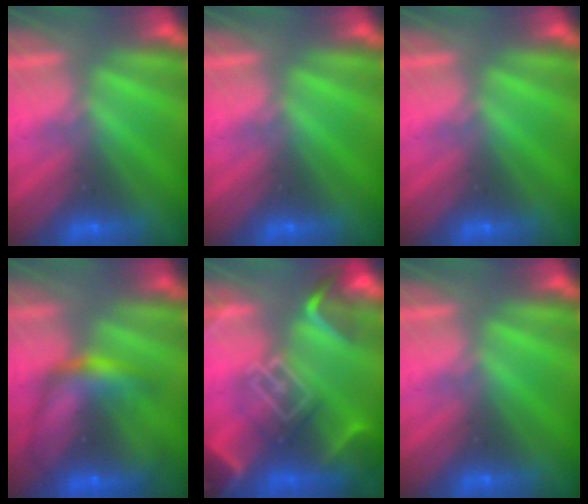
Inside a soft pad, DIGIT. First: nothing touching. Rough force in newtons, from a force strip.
{"total": 0.0}
{"total": 0.0}
{"total": 7.7}
{"total": 7.2}
{"total": 0.0}